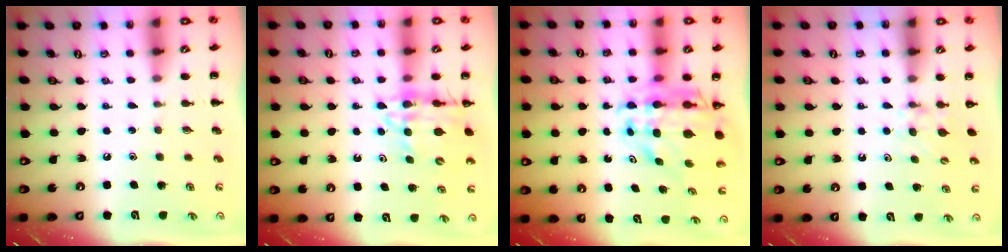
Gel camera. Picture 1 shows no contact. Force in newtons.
{"total": 11.6, "press": 11.1, "slide": 3.3}
{"total": 11.3, "press": 10.7, "slide": 3.7}
{"total": 5.2, "press": 4.9, "slide": 1.4}